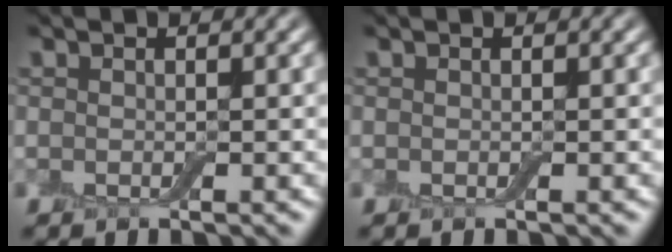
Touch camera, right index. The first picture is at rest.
{"total": 0.0}